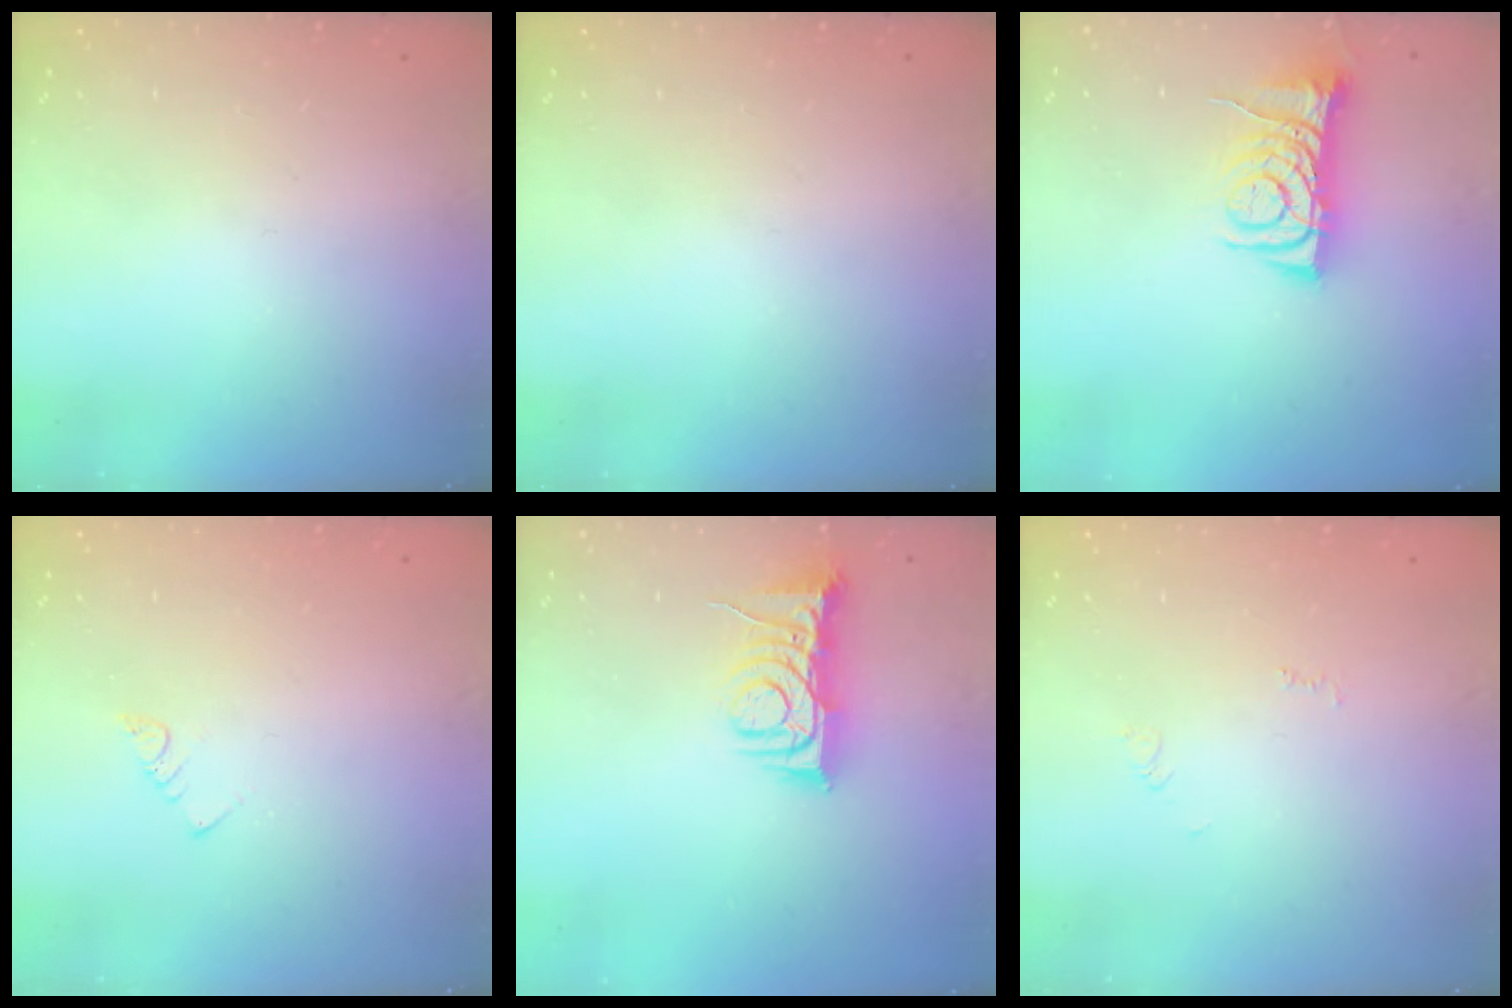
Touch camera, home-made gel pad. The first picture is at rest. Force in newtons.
{"total": 0.0}
{"total": 7.7, "press": 7.6, "slide": 0.8}
{"total": 2.8, "press": 2.7, "slide": 0.3}
{"total": 7.3, "press": 7.3, "slide": 0.5}
{"total": 2.5, "press": 2.5, "slide": 0.4}